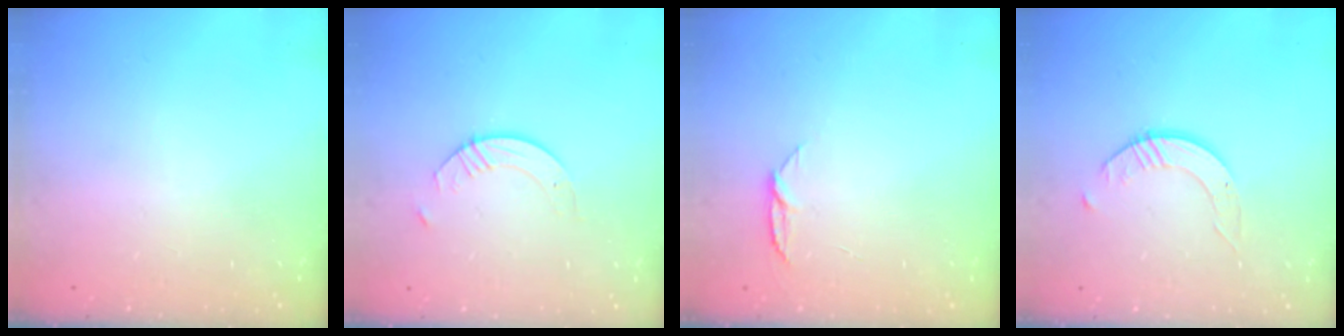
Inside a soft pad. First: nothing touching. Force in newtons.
{"total": 5.4, "press": 5.4, "slide": 0.5}
{"total": 5.1, "press": 5.1, "slide": 0.6}
{"total": 2.4, "press": 2.4, "slide": 0.3}